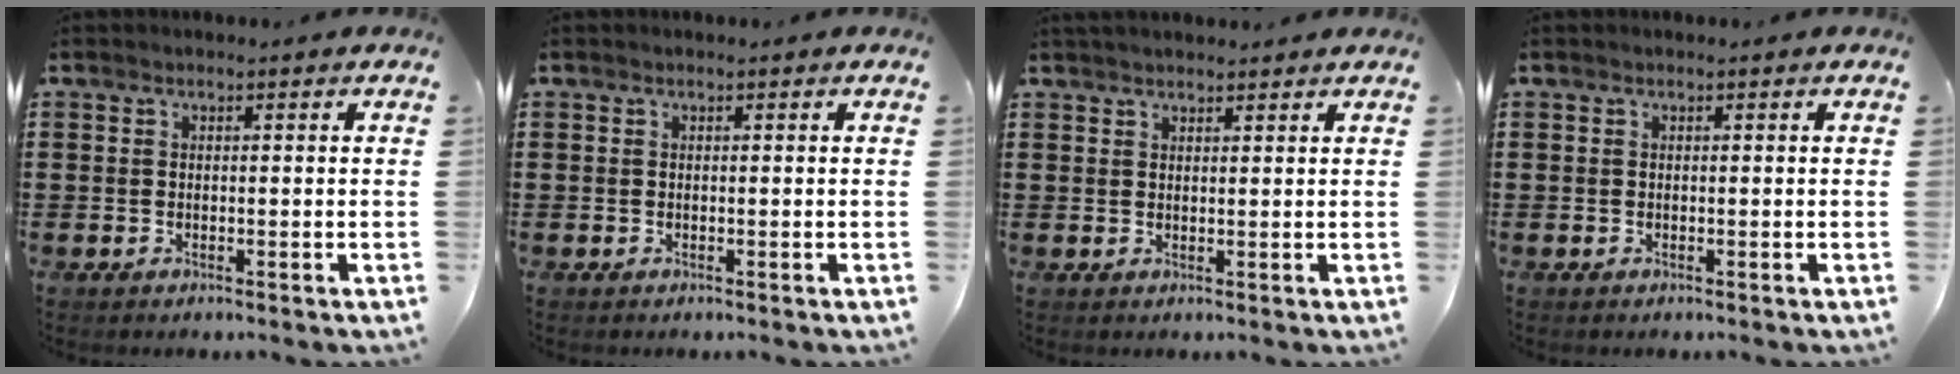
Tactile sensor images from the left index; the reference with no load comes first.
{"total": 0.0}
{"total": 1.7, "force": [1.6, 0.2, 0.4], "torque": [-0.012, 0.003, 0.031]}
{"total": 0.0}